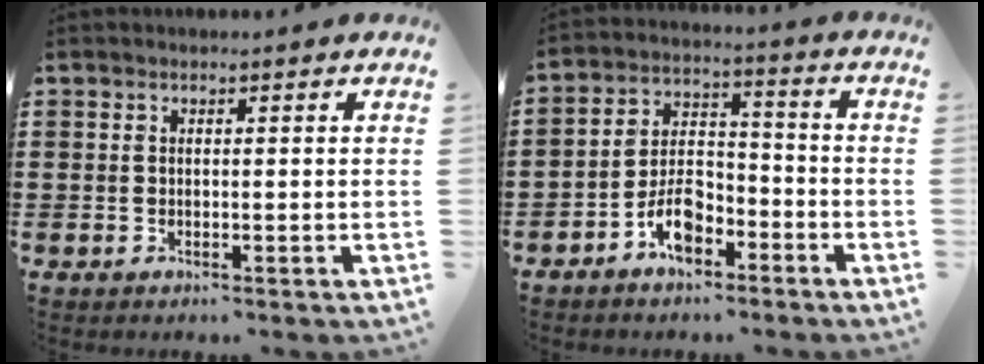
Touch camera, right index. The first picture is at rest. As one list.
[{"total": 7.1, "force": [-4.2, 3.7, 4.4], "torque": [-0.099, 0.012, -0.082]}]